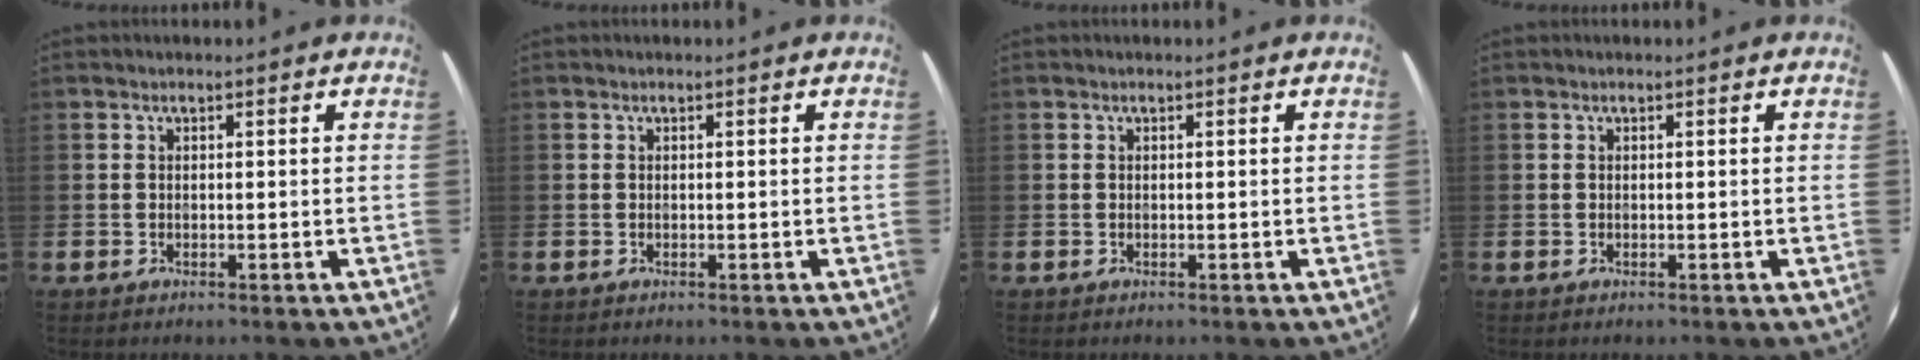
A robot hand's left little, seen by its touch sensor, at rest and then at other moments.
{"total": 0.0}
{"total": 0.0}
{"total": 0.0}